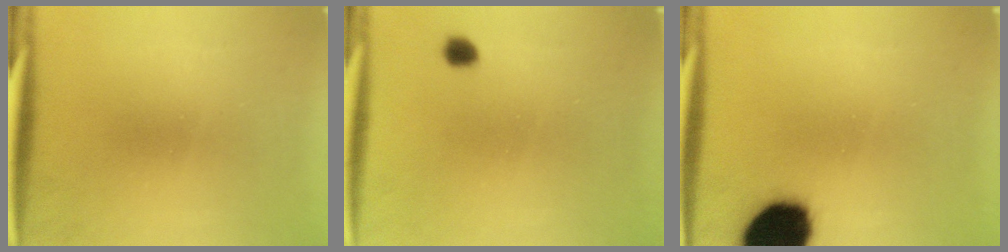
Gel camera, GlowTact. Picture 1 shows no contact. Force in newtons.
{"total": 1.7}
{"total": 16.9}